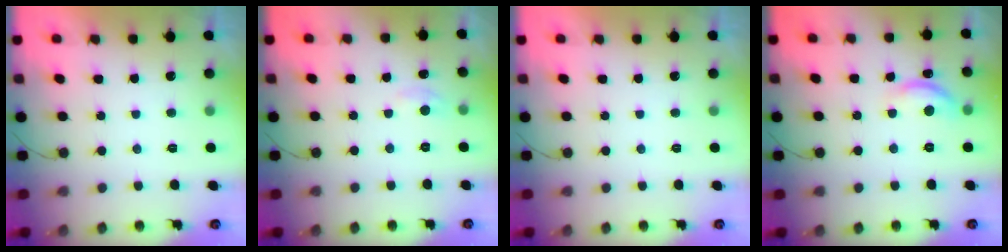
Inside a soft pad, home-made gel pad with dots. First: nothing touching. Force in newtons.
{"total": 2.6, "press": 2.6, "slide": 0.3}
{"total": 0.0}
{"total": 11.3, "press": 11.3, "slide": 0.8}